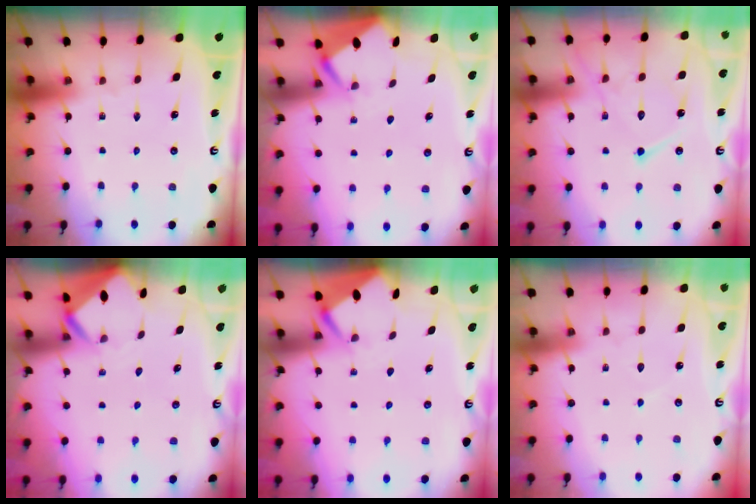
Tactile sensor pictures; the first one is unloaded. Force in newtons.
{"total": 2.7, "press": 2.6, "slide": 0.4}
{"total": 14.4, "press": 14.3, "slide": 1.4}
{"total": 2.8, "press": 2.8, "slide": 0.2}
{"total": 2.8, "press": 2.8, "slide": 0.3}
{"total": 4.6, "press": 4.6, "slide": 0.6}